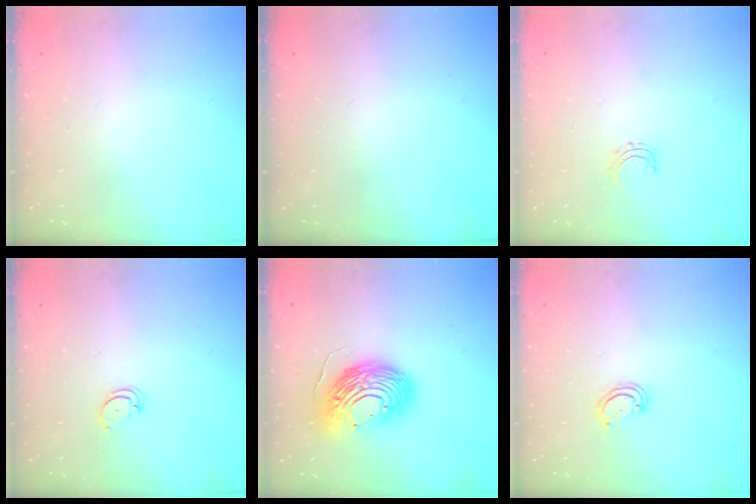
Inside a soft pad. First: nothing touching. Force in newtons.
{"total": 0.0}
{"total": 3.7, "press": 3.7, "slide": 0.3}
{"total": 2.4, "press": 2.4, "slide": 0.2}
{"total": 16.0, "press": 15.8, "slide": 2.4}
{"total": 3.1, "press": 3.1, "slide": 0.4}